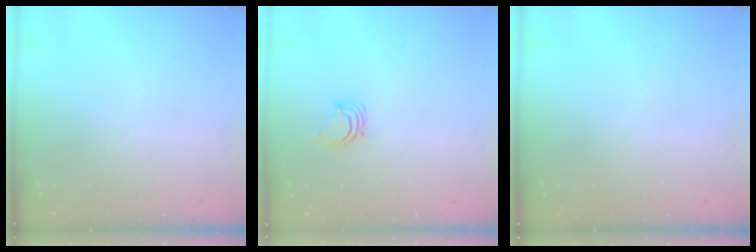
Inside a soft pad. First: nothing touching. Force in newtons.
{"total": 2.5, "press": 2.5, "slide": 0.1}
{"total": 0.0}